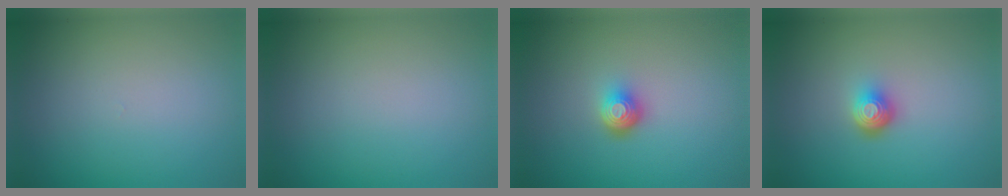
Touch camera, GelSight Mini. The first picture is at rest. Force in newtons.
{"total": 0.0}
{"total": 2.3, "press": 1.5, "slide": 1.8}
{"total": 2.3, "press": 1.5, "slide": 1.8}